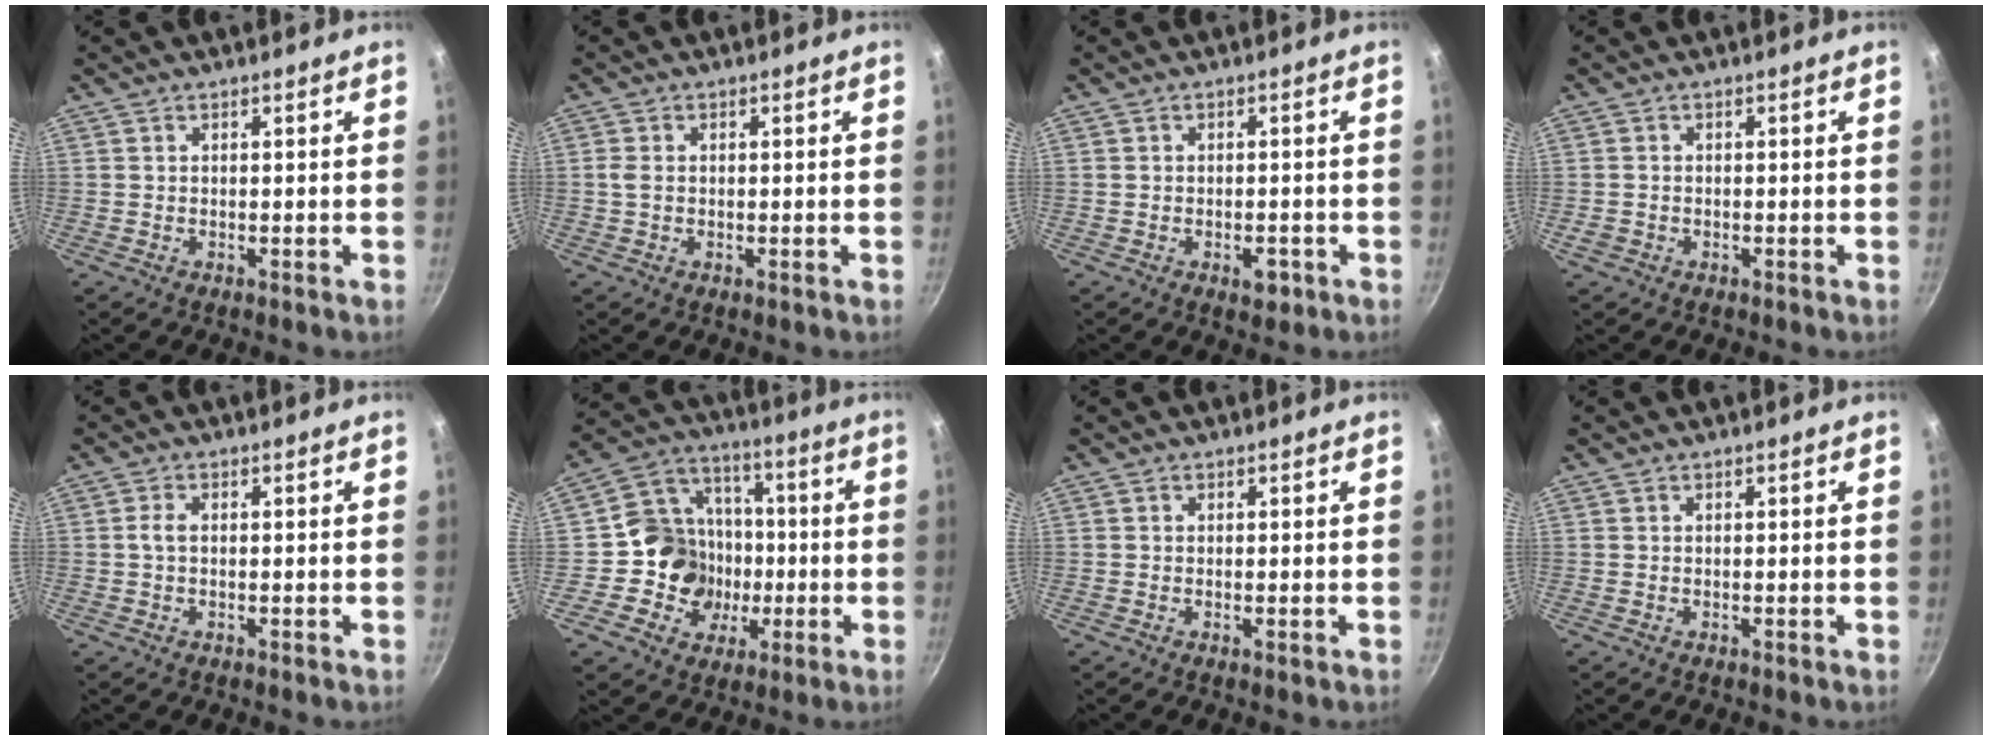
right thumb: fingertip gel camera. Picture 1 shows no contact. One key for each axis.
{"total": 1.7, "fx": 0.0, "fy": 1.2, "fz": 1.1, "tx": -0.026, "ty": 0.003, "tz": -0.002}
{"total": 3.0, "fx": -1.4, "fy": 1.7, "fz": 2.1, "tx": -0.020, "ty": 0.013, "tz": -0.013}
{"total": 1.5, "fx": -0.7, "fy": 1.2, "fz": 0.6, "tx": -0.013, "ty": 0.002, "tz": -0.010}
{"total": 2.0, "fx": 0.0, "fy": 1.0, "fz": 1.7, "tx": -0.039, "ty": 0.006, "tz": -0.002}
{"total": 14.2, "fx": -2.4, "fy": 13.2, "fz": 4.6, "tx": -0.035, "ty": 0.032, "tz": -0.049}
{"total": 0.0}
{"total": 0.0}